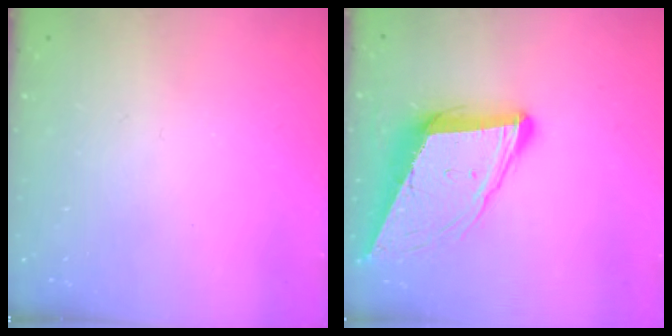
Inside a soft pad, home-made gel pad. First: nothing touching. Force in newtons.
{"total": 12.6, "press": 12.0, "slide": 3.9}